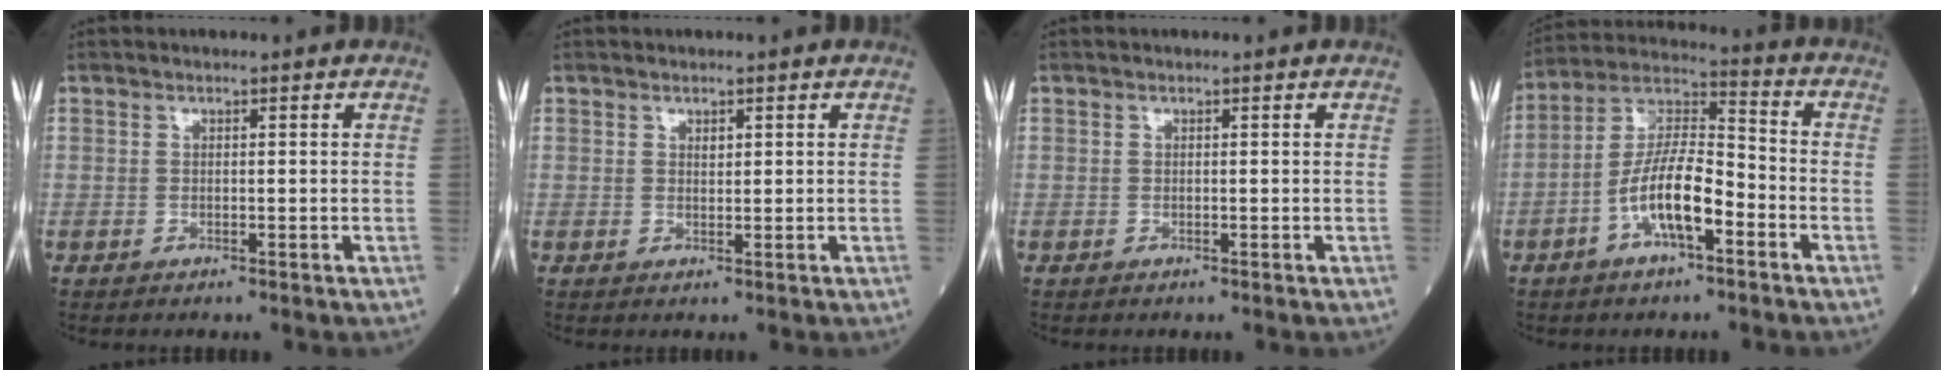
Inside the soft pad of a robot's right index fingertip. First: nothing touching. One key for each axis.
{"total": 0.8, "fx": 0.4, "fy": 0.4, "fz": 0.6, "tx": -0.008, "ty": -0.003, "tz": 0.008}
{"total": 0.0}
{"total": 11.1, "fx": -4.3, "fy": 3.1, "fz": 9.7, "tx": -0.194, "ty": 0.016, "tz": -0.082}